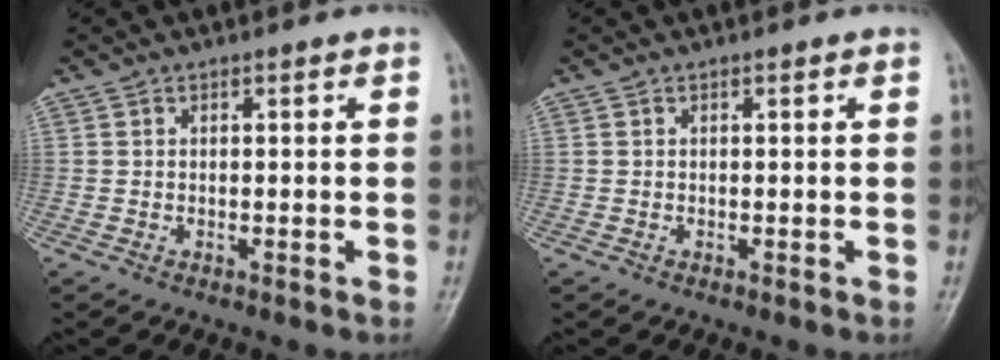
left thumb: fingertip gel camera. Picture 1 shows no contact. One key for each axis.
{"total": 0.0}